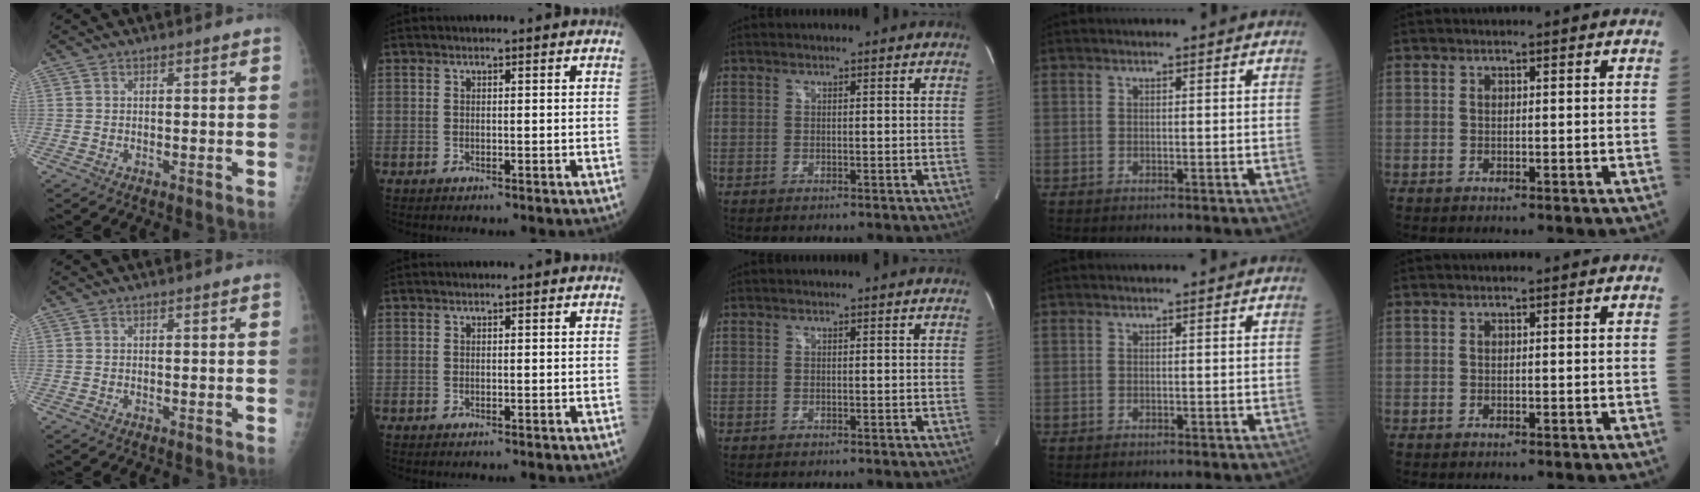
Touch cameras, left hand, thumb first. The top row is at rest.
{}